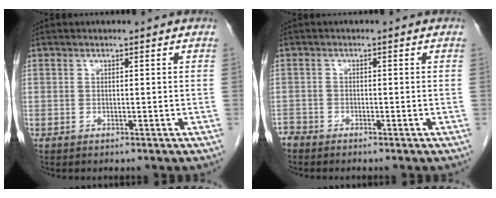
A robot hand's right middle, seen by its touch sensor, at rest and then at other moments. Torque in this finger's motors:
{"motor_torque": [0.00, 0.13, -0.02, 0.00]}